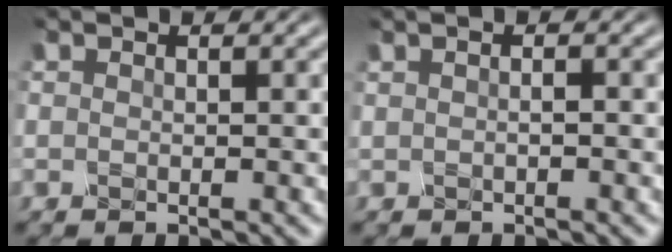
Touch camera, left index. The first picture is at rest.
{"total": 1.2, "force": [0.0, 0.6, 1.1], "torque": [-0.009, 0.001, -0.007]}